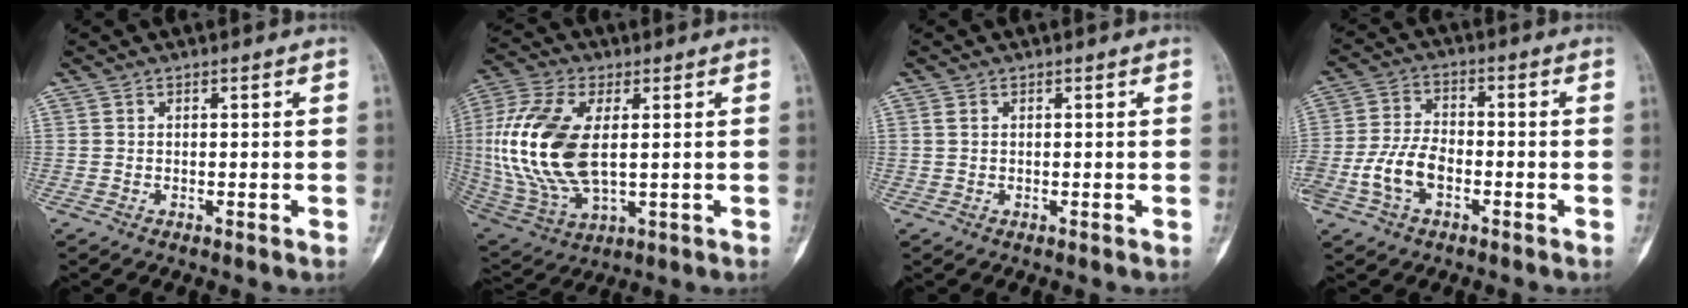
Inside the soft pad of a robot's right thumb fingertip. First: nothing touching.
{"total": 20.1, "force": [1.6, 10.9, 16.8], "torque": [-0.365, -0.008, 0.036]}
{"total": 1.1, "force": [0.3, 0.8, 0.8], "torque": [-0.018, 0.000, 0.005]}
{"total": 9.0, "force": [-3.1, 5.7, 6.3], "torque": [-0.122, 0.026, -0.063]}